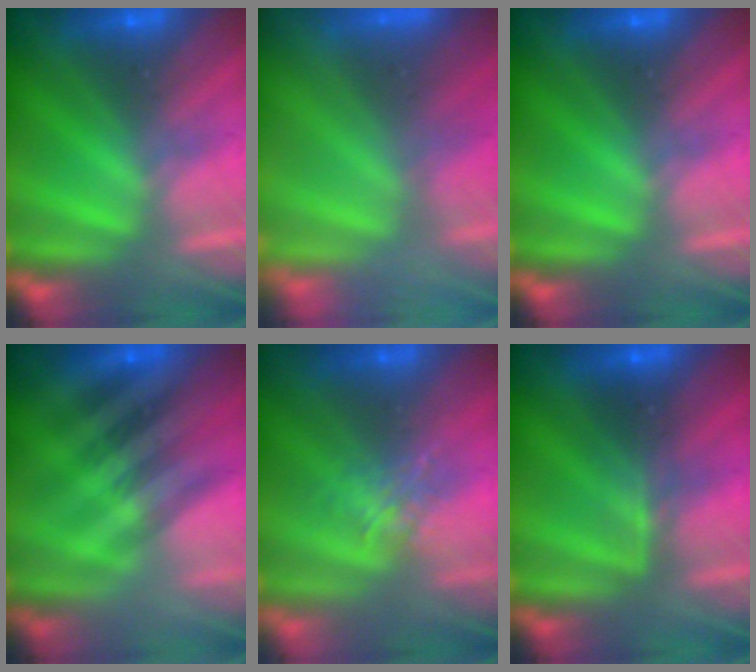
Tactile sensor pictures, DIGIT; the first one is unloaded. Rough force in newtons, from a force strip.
{"total": 8.7}
{"total": 0.0}
{"total": 2.3}
{"total": 1.9}
{"total": 2.4}